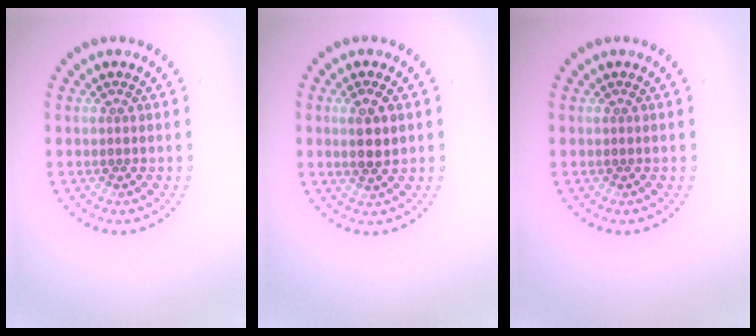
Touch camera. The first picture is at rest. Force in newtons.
{"total": 2.4, "press": 2.3, "slide": 0.6}
{"total": 0.0}